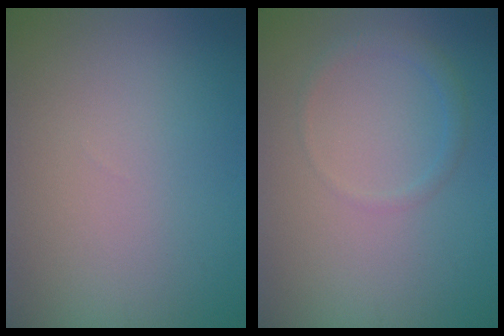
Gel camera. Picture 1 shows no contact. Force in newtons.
{"total": 1.3, "press": 1.3, "slide": 0.0}